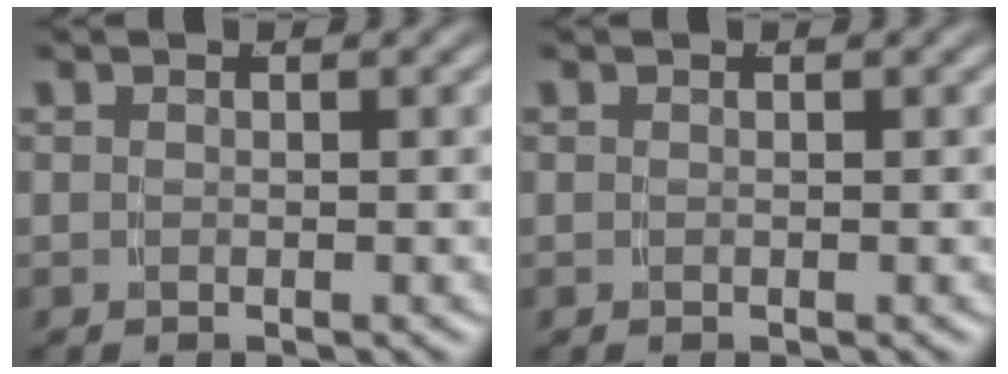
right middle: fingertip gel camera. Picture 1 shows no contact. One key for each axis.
{"total": 0.0}